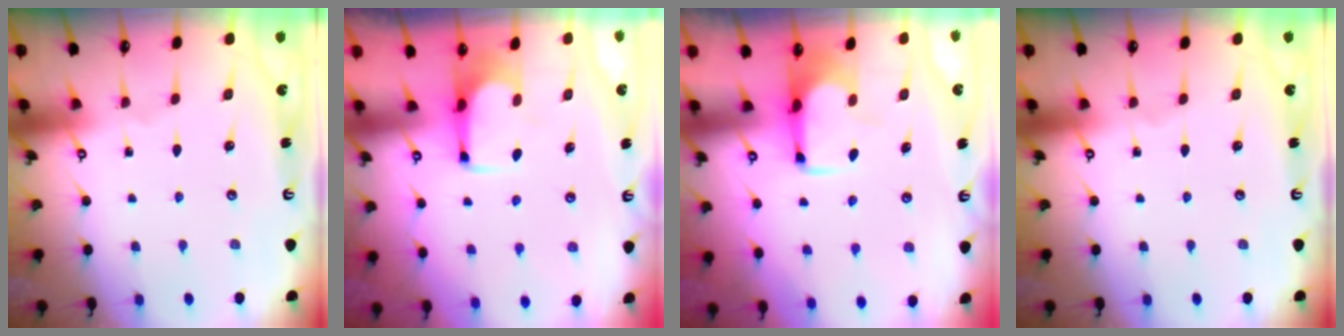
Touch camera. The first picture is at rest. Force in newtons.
{"total": 3.5, "press": 3.5, "slide": 0.5}
{"total": 1.4, "press": 1.3, "slide": 0.6}
{"total": 0.0}